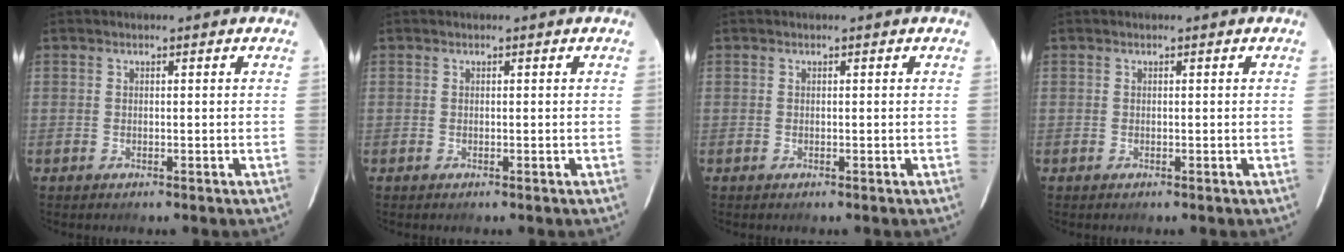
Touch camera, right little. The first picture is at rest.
{"total": 0.0}
{"total": 0.0}
{"total": 0.0}